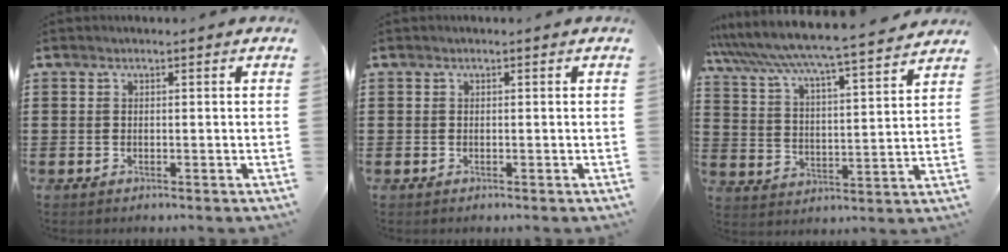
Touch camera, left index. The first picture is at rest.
{"total": 0.0}
{"total": 5.2, "force": [4.8, -0.6, 1.9], "torque": [-0.063, -0.047, 0.072]}